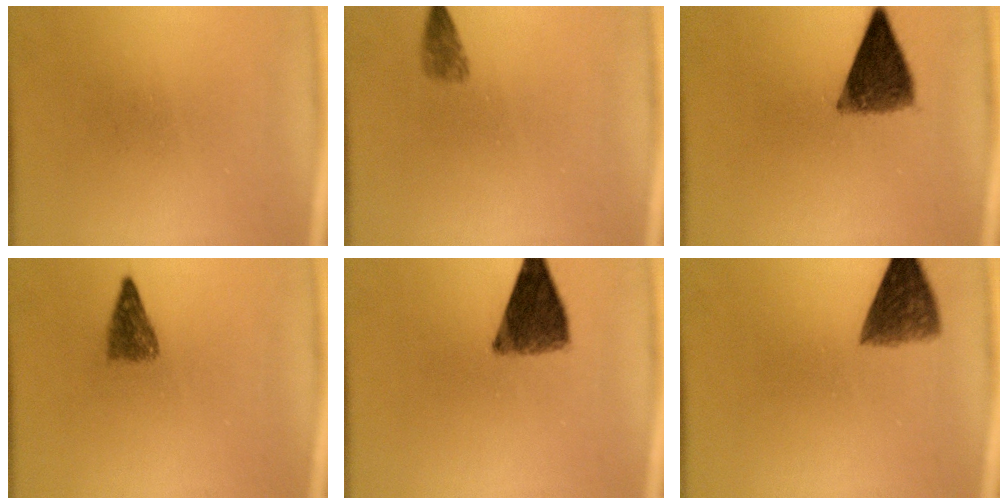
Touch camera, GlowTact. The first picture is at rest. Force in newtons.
{"total": 1.8}
{"total": 8.3}
{"total": 2.9}
{"total": 8.7}
{"total": 6.3}